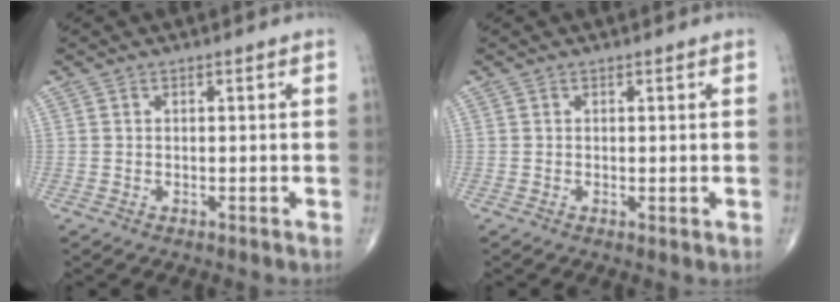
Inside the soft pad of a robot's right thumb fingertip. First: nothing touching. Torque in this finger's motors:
{"motor_torque": [-0.47, 0.21, -0.23, -0.01, -0.03]}